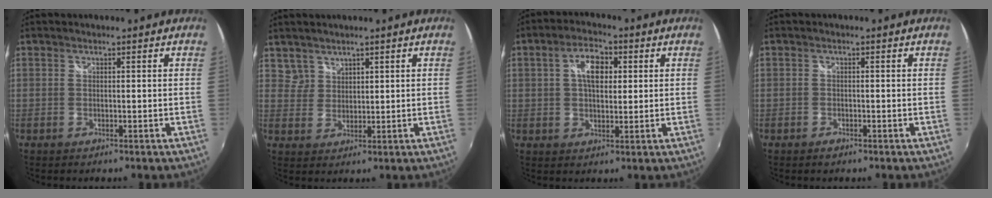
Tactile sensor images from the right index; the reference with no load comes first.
{"total": 3.1, "force": [2.6, 1.8, -0.3], "torque": [0.017, 0.013, 0.051]}
{"total": 6.7, "force": [1.8, 3.7, 5.2], "torque": [-0.092, 0.019, 0.033]}
{"total": 1.2, "force": [-0.9, 0.7, 0.4], "torque": [-0.008, -0.003, -0.018]}